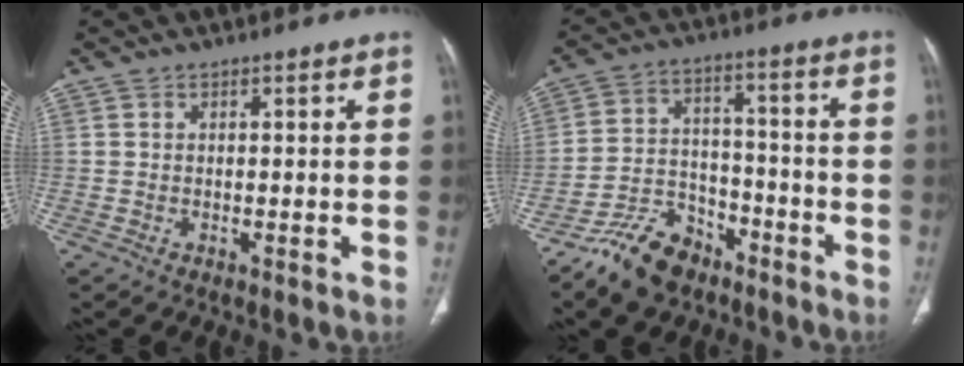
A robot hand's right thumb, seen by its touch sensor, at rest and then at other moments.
{"total": 11.4, "force": [-8.3, 6.4, 4.5], "torque": [-0.061, 0.061, -0.151]}